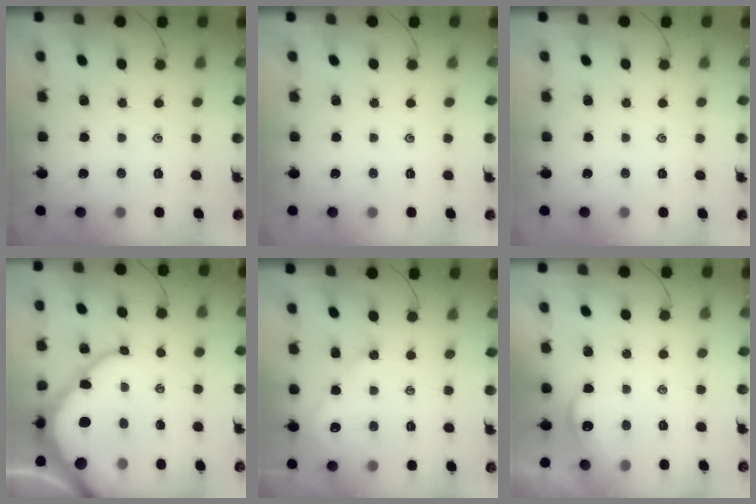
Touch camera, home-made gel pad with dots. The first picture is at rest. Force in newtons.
{"total": 0.0}
{"total": 0.0}
{"total": 12.4, "press": 12.4, "slide": 1.1}
{"total": 2.5, "press": 2.4, "slide": 0.4}
{"total": 2.6, "press": 2.6, "slide": 0.3}